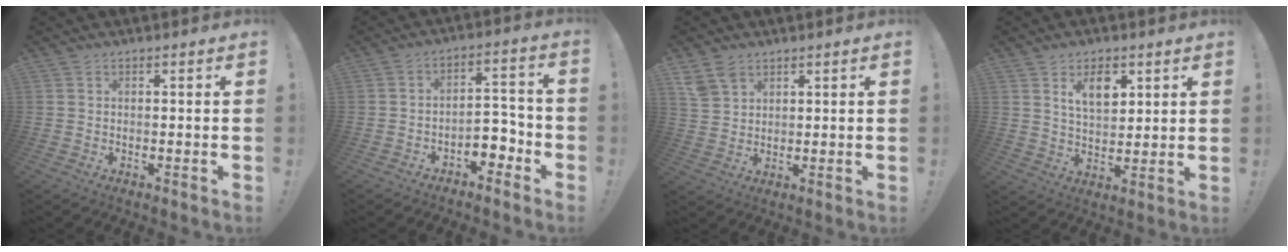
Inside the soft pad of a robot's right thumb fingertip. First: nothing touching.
{"total": 6.7, "force": [-3.7, 4.2, 3.7], "torque": [-0.046, 0.016, -0.062]}
{"total": 6.1, "force": [4.1, 3.7, 2.5], "torque": [-0.048, -0.013, 0.083]}
{"total": 8.8, "force": [4.8, 5.1, 5.3], "torque": [-0.075, -0.022, 0.084]}